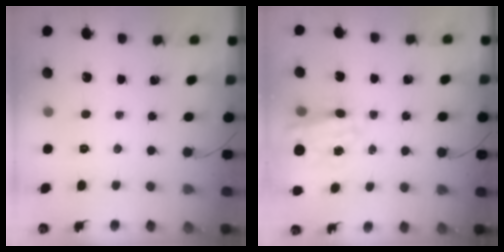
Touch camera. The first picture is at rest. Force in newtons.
{"total": 15.0, "press": 14.5, "slide": 3.8}